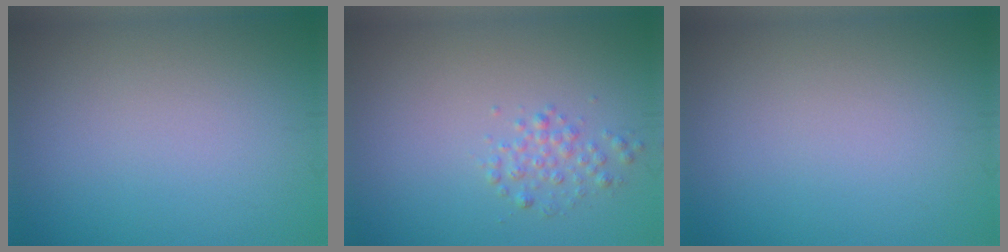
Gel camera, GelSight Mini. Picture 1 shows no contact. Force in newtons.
{"total": 1.5, "press": 1.5, "slide": 0.0}
{"total": 0.0}